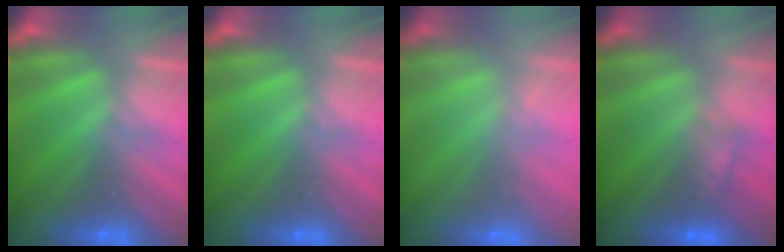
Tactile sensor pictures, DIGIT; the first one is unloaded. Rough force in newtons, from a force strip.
{"total": 0.0}
{"total": 1.6}
{"total": 2.3}